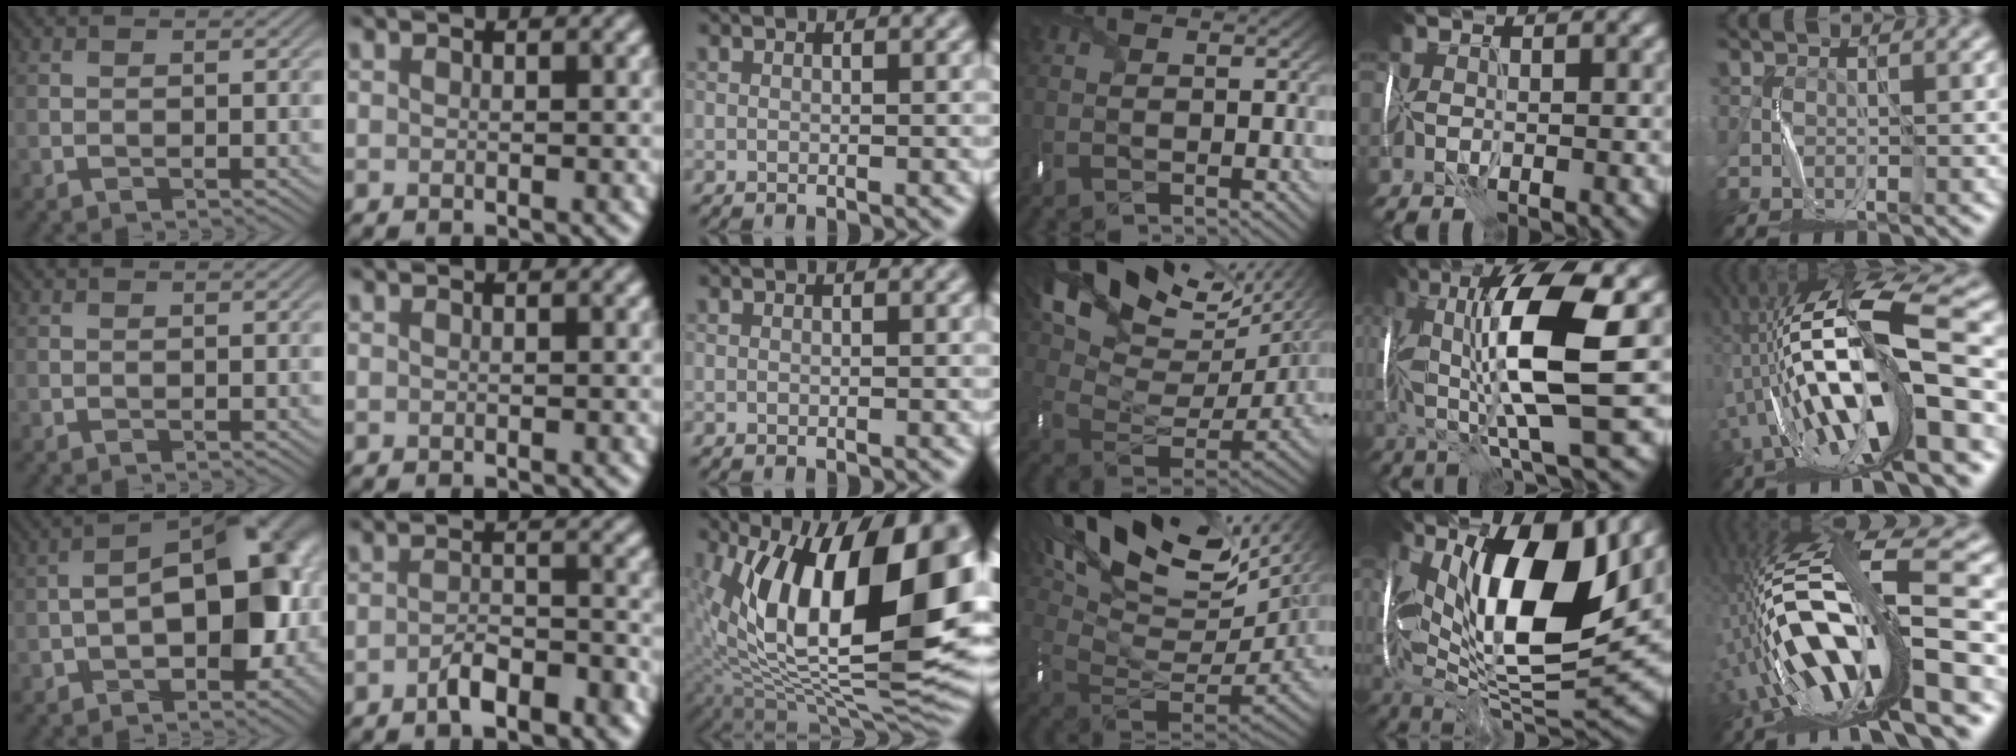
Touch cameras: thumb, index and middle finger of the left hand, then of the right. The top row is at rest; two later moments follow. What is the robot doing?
{"motion": "wrap", "object": "thread"}